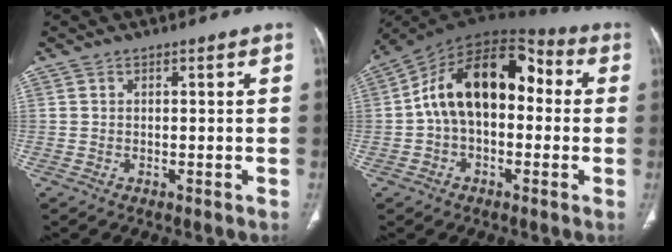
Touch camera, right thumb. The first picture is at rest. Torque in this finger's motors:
{"motor_torque": [2.44, 2.57, 1.13, -0.59, 0.44]}